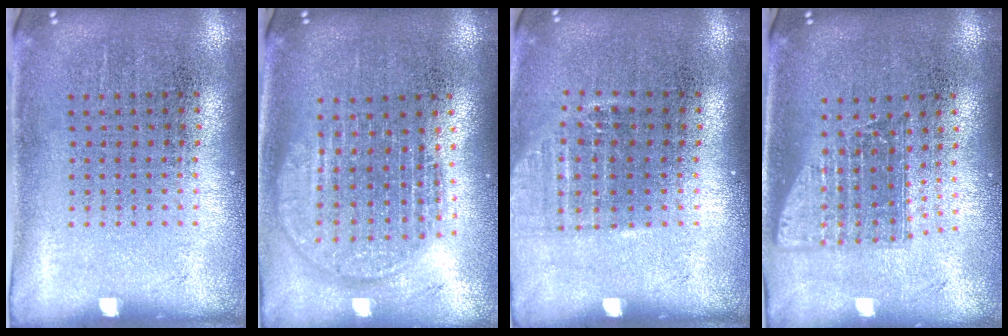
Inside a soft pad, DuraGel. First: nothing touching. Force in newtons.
{"total": 1.8, "press": 1.5, "slide": 0.9}
{"total": 1.0, "press": 0.9, "slide": 0.5}
{"total": 1.6, "press": 1.2, "slide": 1.0}